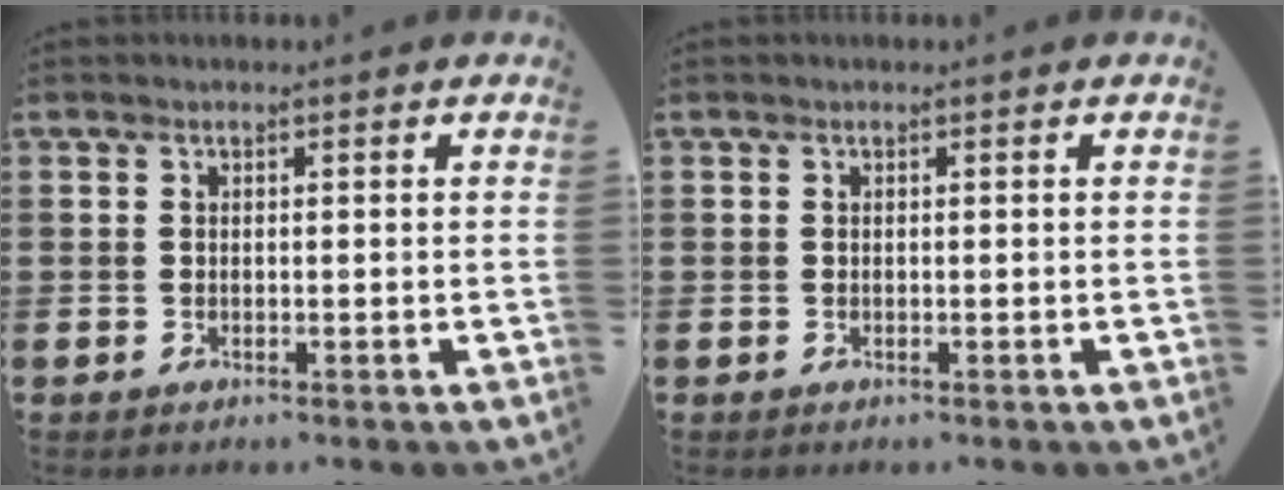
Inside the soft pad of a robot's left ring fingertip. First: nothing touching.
{"total": 0.0}